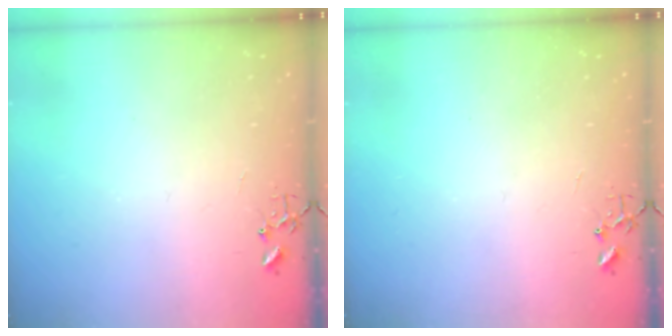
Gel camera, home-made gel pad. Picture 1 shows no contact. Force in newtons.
{"total": 0.0}